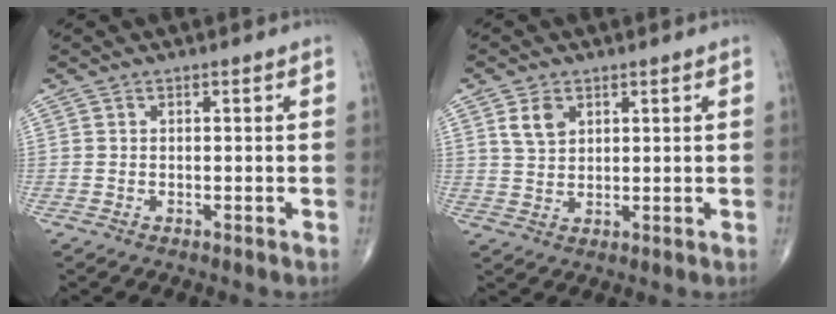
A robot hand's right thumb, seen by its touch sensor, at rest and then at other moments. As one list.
[{"total": 4.3, "force": [2.0, 2.9, 2.5], "torque": [-0.037, -0.010, 0.043]}]